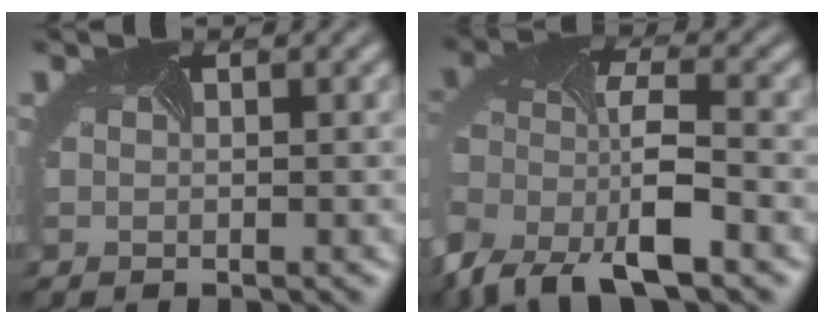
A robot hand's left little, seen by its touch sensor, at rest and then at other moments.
{"total": 9.4, "force": [-5.6, 3.5, 6.7], "torque": [-0.135, -0.017, -0.106]}